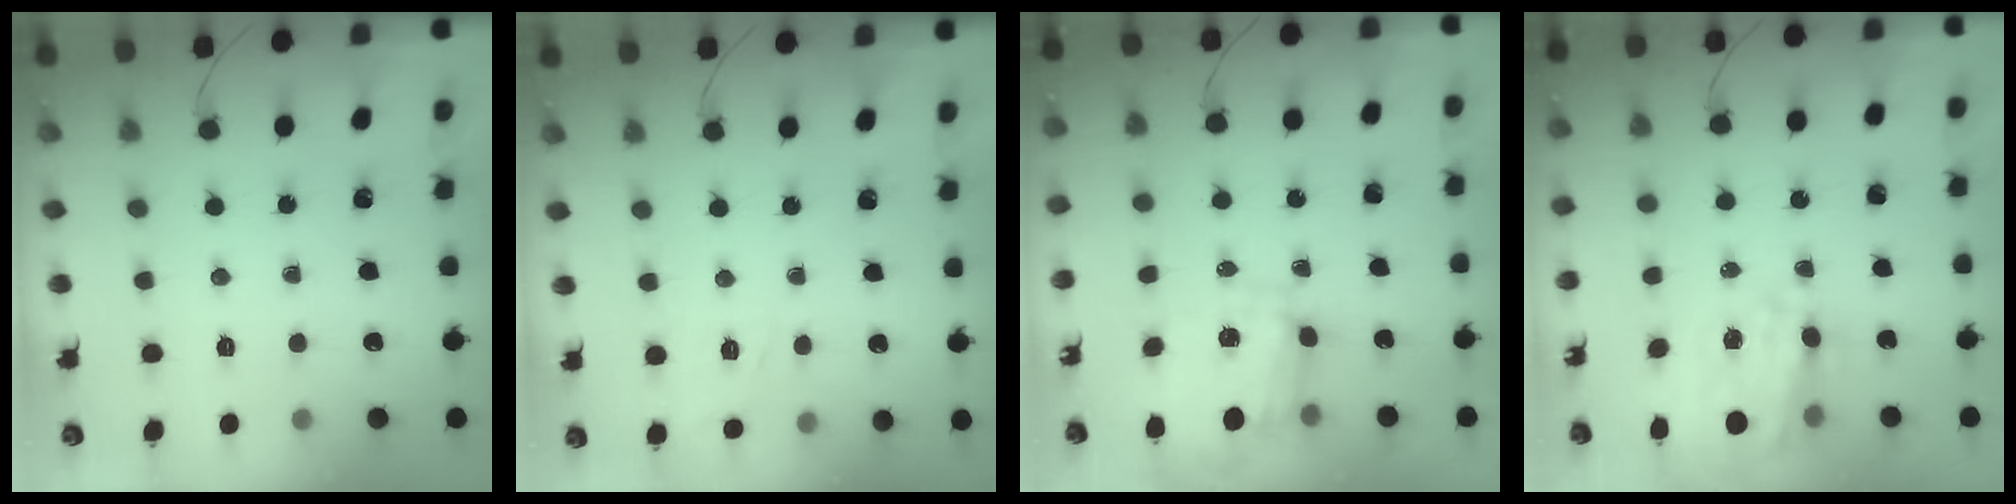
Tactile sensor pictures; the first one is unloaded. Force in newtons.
{"total": 2.4, "press": 1.8, "slide": 1.5}
{"total": 3.9, "press": 3.5, "slide": 1.6}
{"total": 17.9, "press": 17.6, "slide": 3.5}